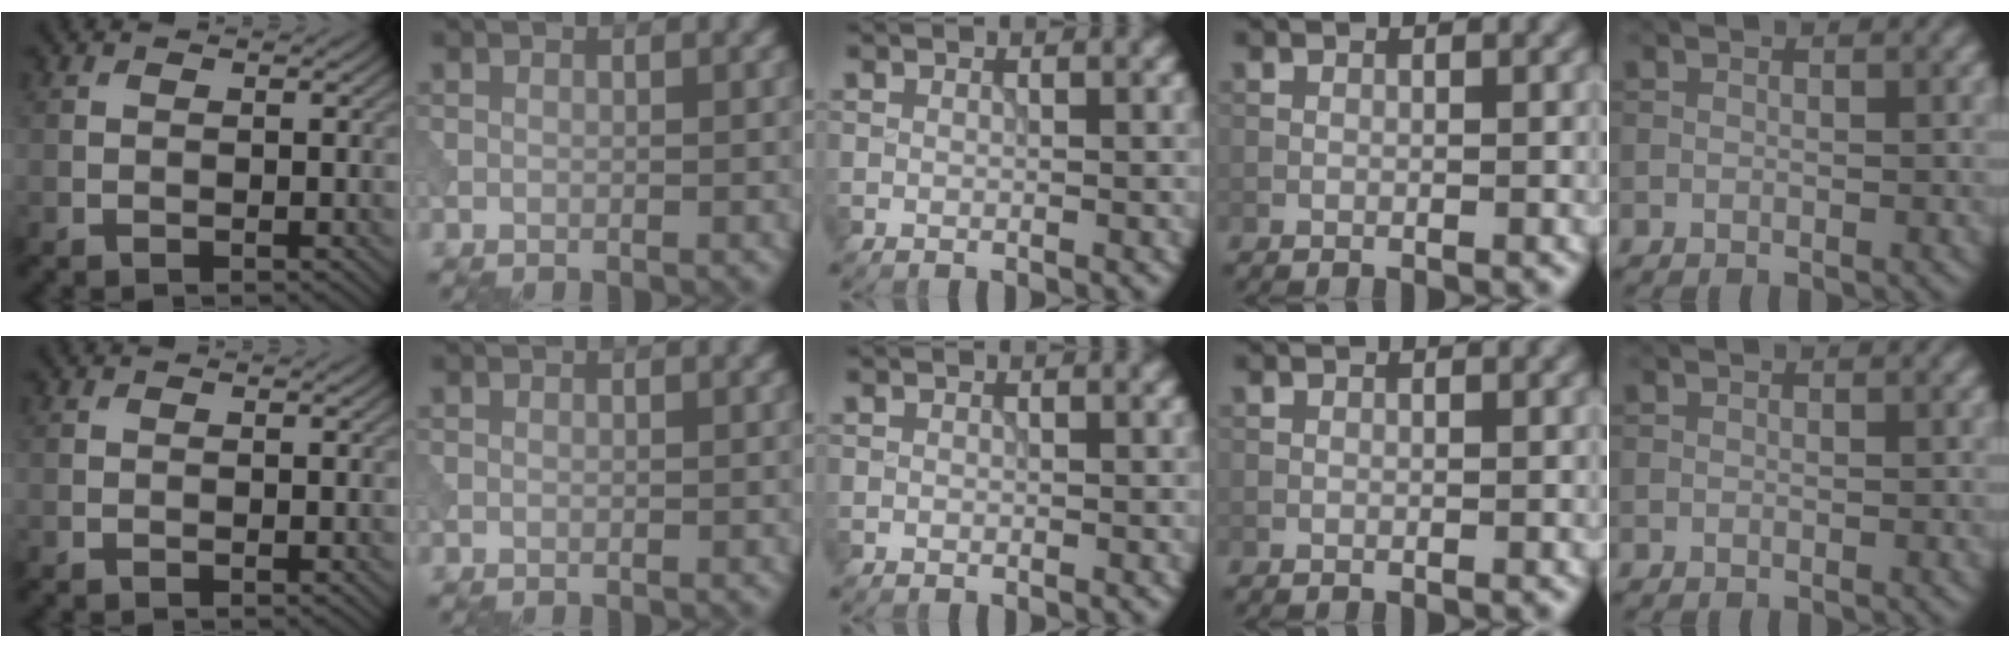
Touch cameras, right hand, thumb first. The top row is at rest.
{}